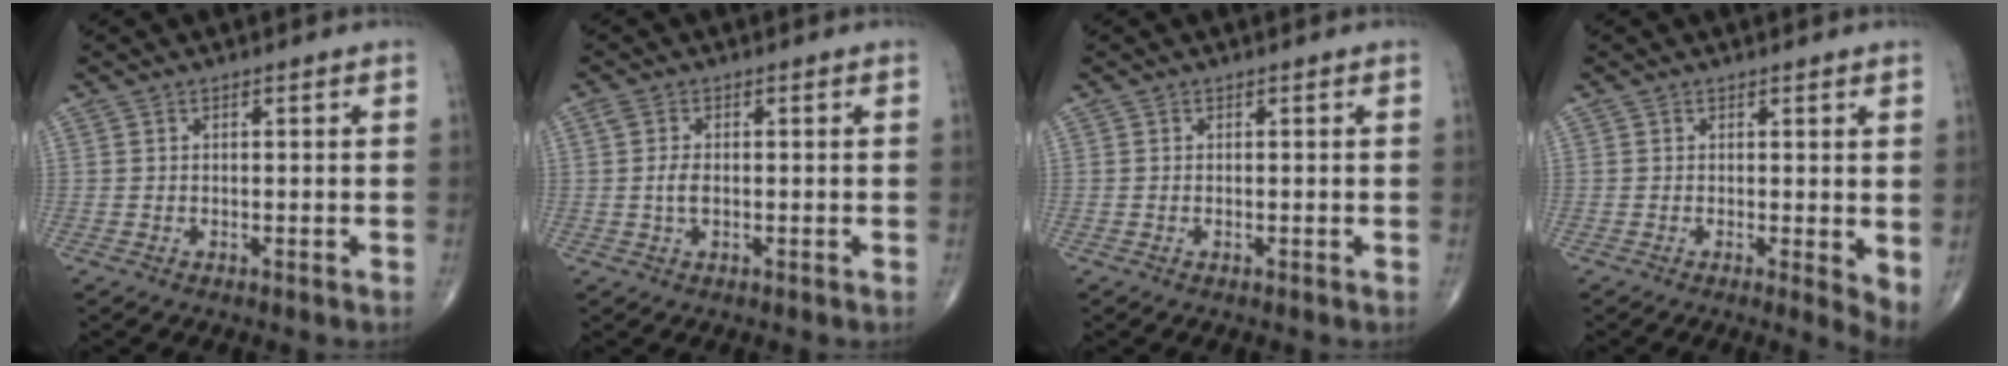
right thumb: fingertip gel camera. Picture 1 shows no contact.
{"total": 2.6, "force": [-0.1, 1.4, 2.2], "torque": [-0.050, 0.002, -0.003]}
{"total": 0.0}
{"total": 3.5, "force": [0.7, 1.0, 3.2], "torque": [-0.045, -0.011, 0.008]}